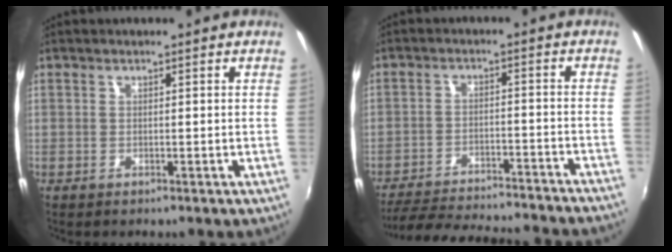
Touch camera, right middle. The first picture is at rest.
{"total": 23.6, "force": [-21.2, 3.1, 9.8], "torque": [-0.184, -0.024, -0.285]}